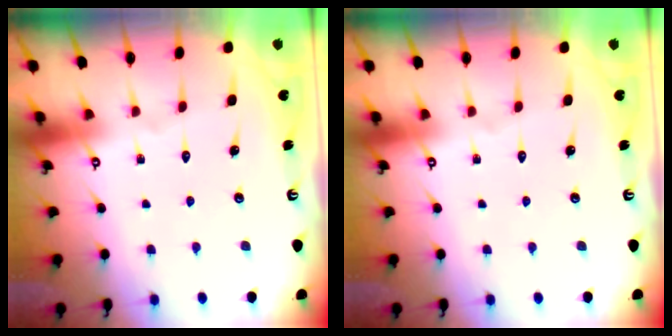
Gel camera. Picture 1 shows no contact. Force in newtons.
{"total": 0.0}